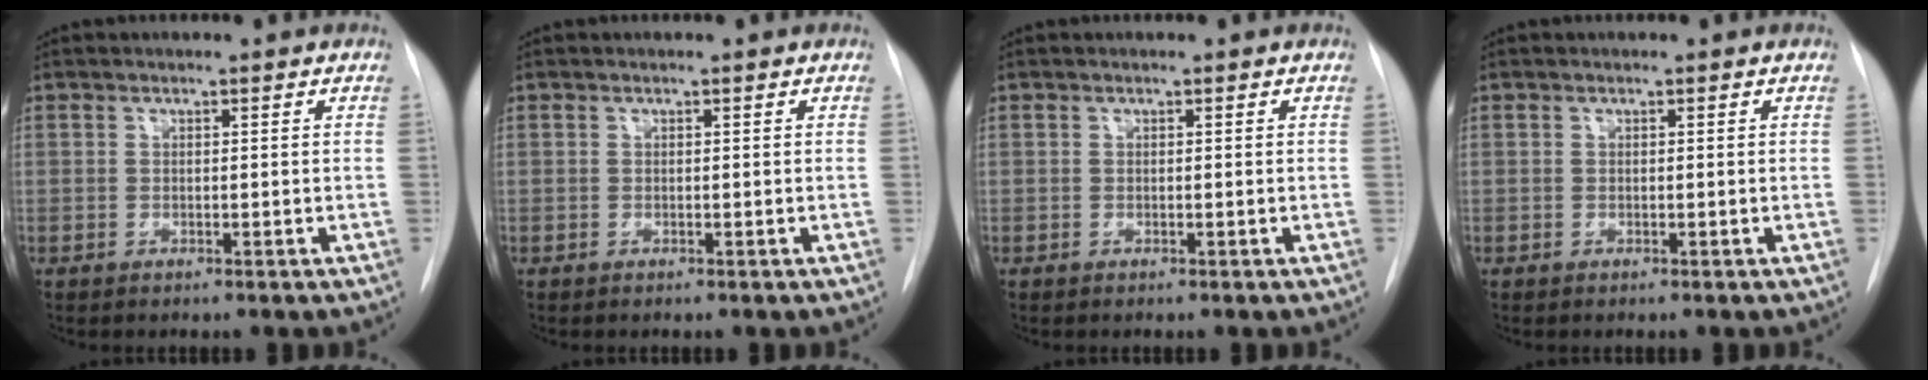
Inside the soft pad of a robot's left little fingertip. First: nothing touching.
{"total": 0.0}
{"total": 0.0}
{"total": 0.0}